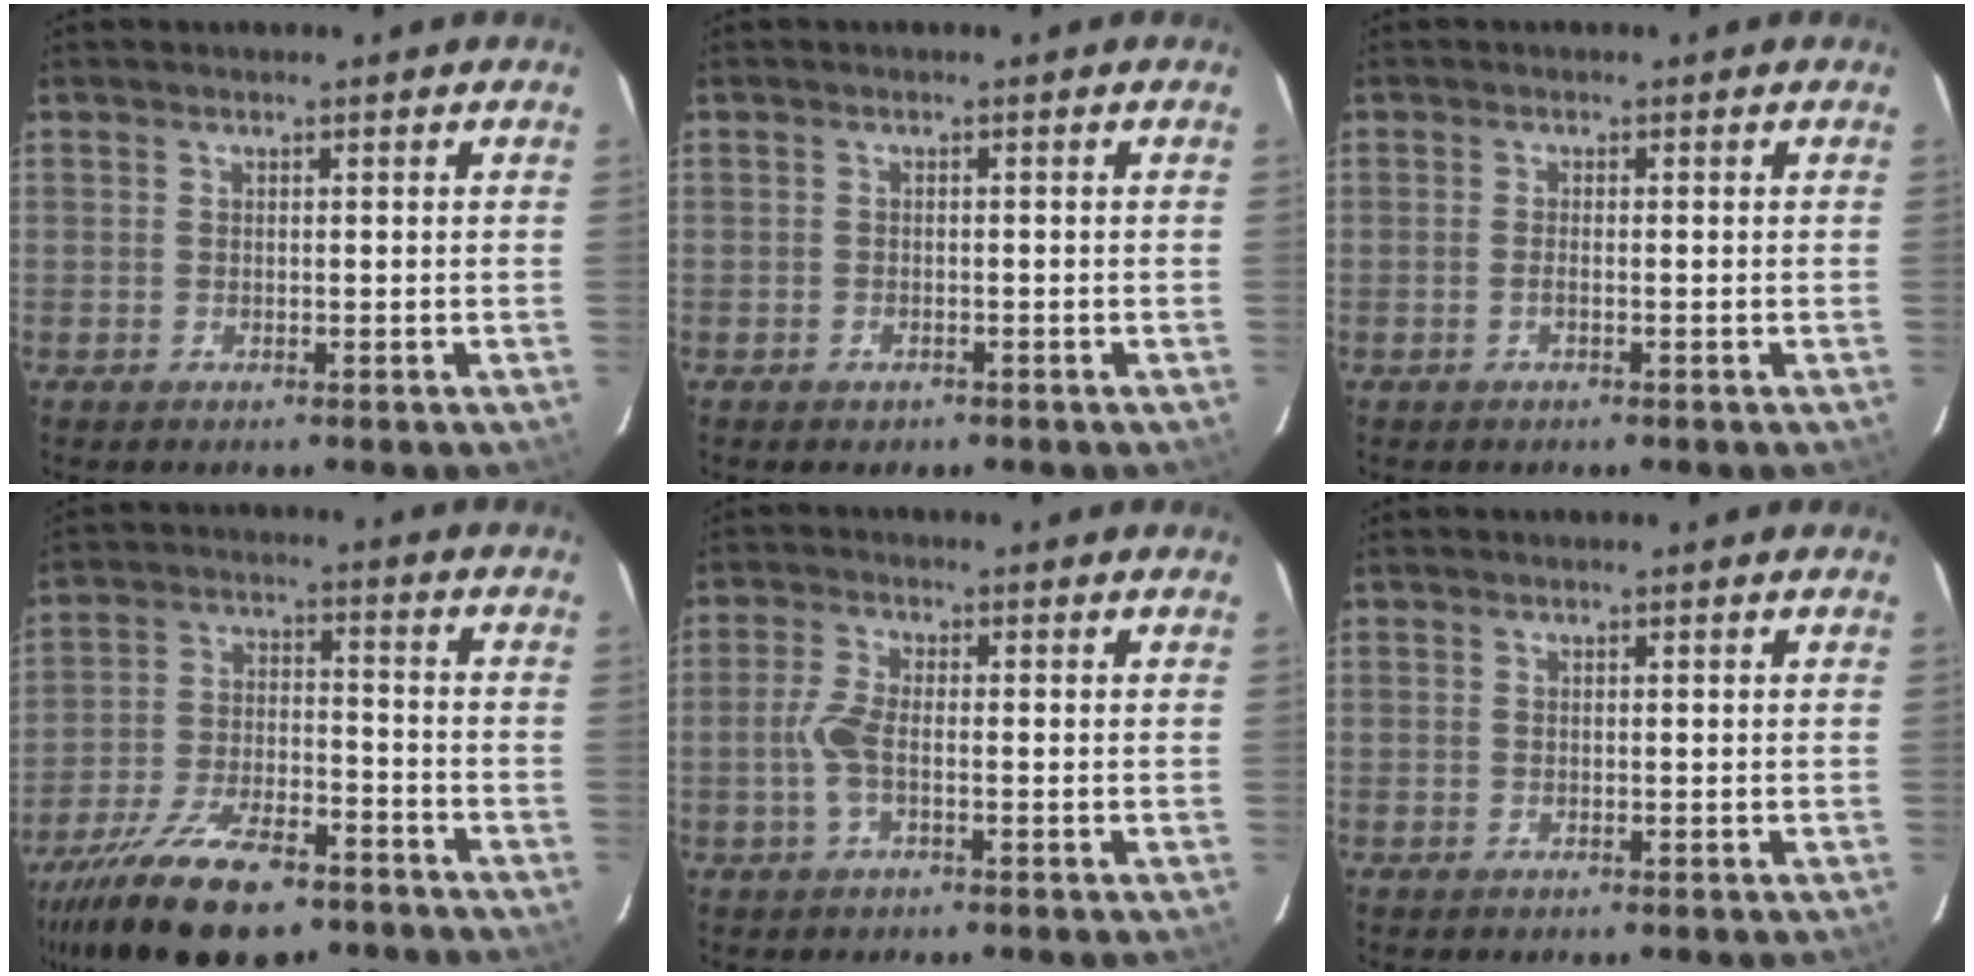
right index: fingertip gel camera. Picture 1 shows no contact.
{"total": 1.4, "force": [-0.9, 1.1, 0.3], "torque": [-0.007, 0.002, -0.008]}
{"total": 0.9, "force": [-0.4, 0.1, 0.8], "torque": [-0.018, 0.002, -0.008]}
{"total": 20.0, "force": [-14.7, 7.8, 11.1], "torque": [-0.224, -0.028, -0.236]}
{"total": 4.4, "force": [-1.1, 1.3, 4.1], "torque": [-0.094, 0.003, -0.023]}
{"total": 0.0}